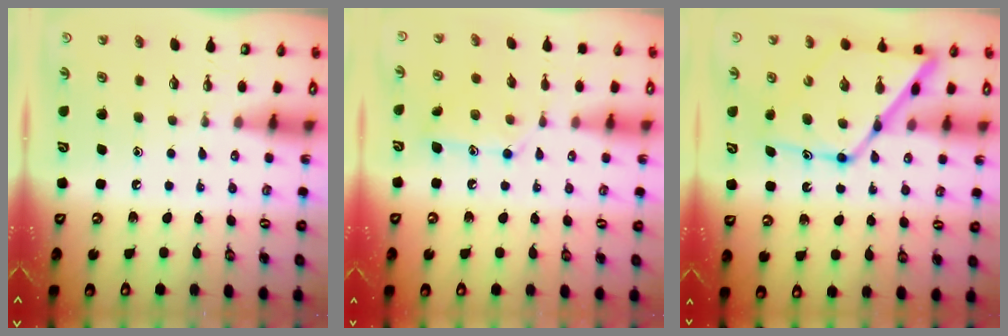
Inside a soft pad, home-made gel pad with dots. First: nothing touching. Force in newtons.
{"total": 10.4, "press": 10.4, "slide": 0.2}
{"total": 16.3, "press": 16.3, "slide": 1.5}